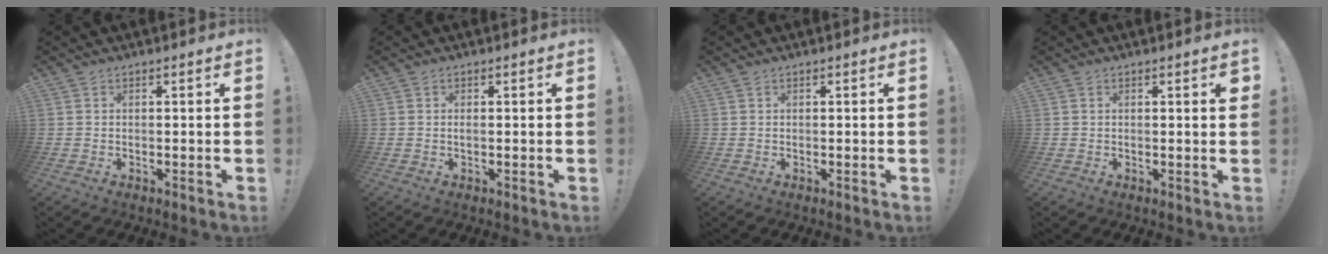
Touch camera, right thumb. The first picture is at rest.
{"total": 0.5, "force": [-0.2, 0.1, 0.5], "torque": [-0.012, 0.001, -0.003]}
{"total": 0.0}
{"total": 1.2, "force": [0.6, 0.0, 1.0], "torque": [-0.008, -0.003, 0.007]}